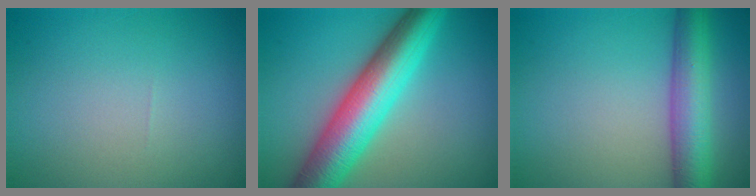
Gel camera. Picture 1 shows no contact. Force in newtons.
{"total": 9.2, "press": 9.2, "slide": 0.0}
{"total": 5.8, "press": 5.8, "slide": 0.3}